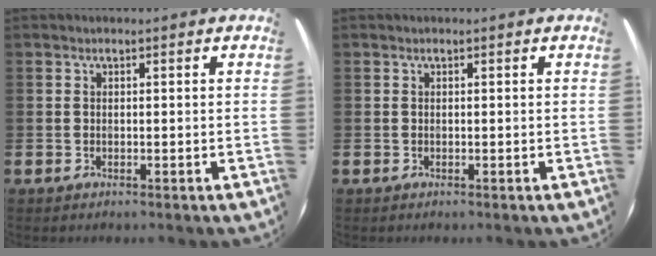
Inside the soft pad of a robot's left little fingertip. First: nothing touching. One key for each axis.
{"total": 0.0}